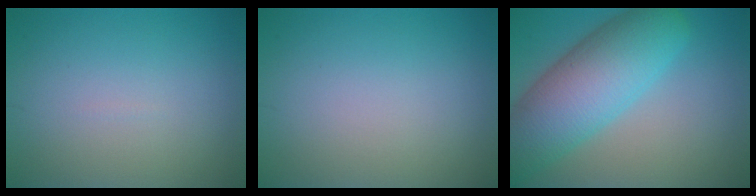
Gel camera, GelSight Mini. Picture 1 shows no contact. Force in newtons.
{"total": 0.0}
{"total": 9.4, "press": 9.4, "slide": 0.4}